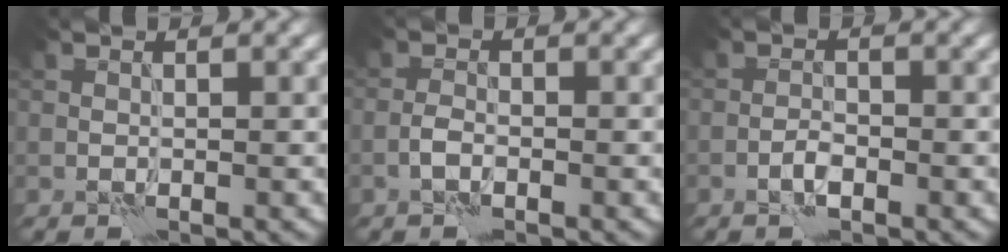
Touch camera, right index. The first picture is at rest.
{"total": 1.2, "force": [-0.7, 0.4, 0.9], "torque": [-0.021, 0.004, -0.018]}
{"total": 1.4, "force": [-0.8, 0.4, 1.0], "torque": [-0.021, 0.004, -0.019]}